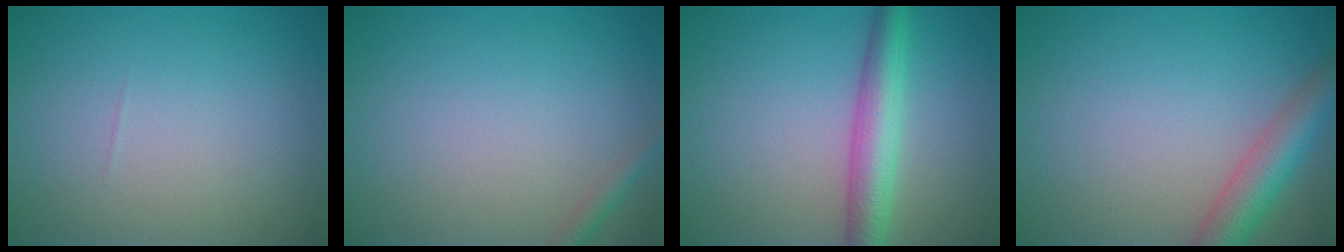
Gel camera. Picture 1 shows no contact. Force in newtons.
{"total": 1.2, "press": 1.2, "slide": 0.1}
{"total": 4.6, "press": 4.6, "slide": 0.1}
{"total": 4.7, "press": 4.7, "slide": 0.1}